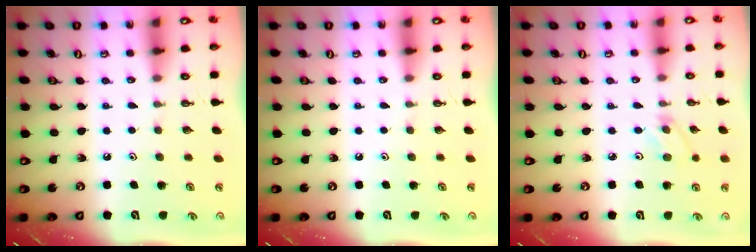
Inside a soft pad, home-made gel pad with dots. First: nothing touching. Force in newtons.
{"total": 0.0}
{"total": 3.1, "press": 3.1, "slide": 0.4}